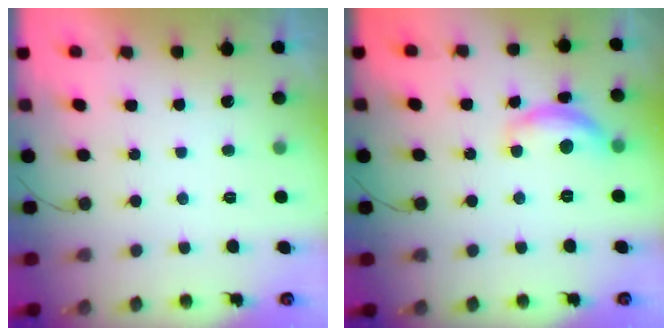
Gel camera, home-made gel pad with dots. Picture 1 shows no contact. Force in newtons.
{"total": 12.0, "press": 12.0, "slide": 0.6}